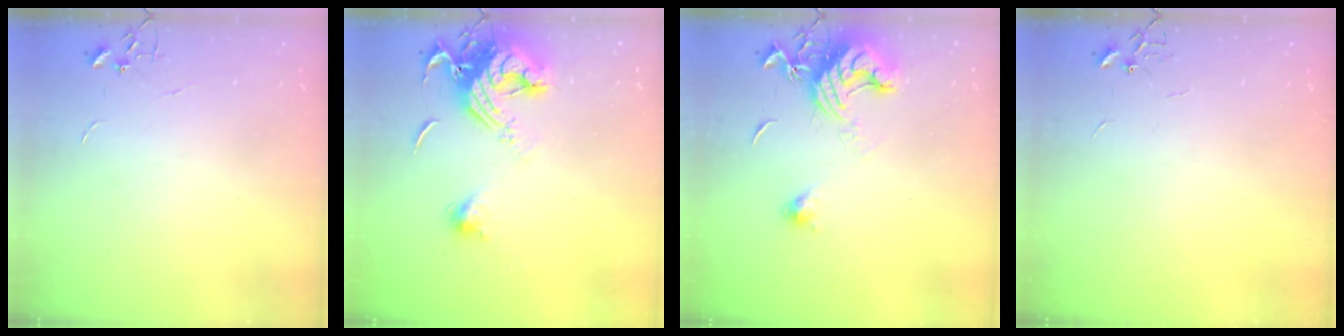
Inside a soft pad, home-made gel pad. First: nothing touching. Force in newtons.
{"total": 15.4, "press": 15.3, "slide": 1.6}
{"total": 13.2, "press": 13.1, "slide": 1.6}
{"total": 0.0}